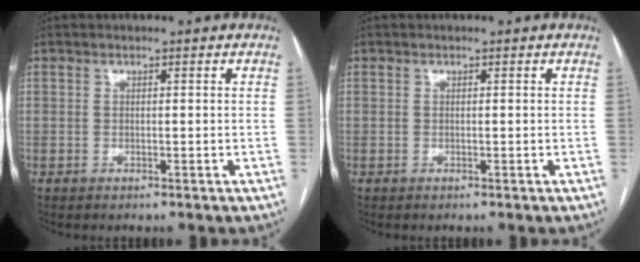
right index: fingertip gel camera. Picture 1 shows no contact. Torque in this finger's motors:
{"motor_torque": [0.00, 0.00, 0.00, 0.00]}